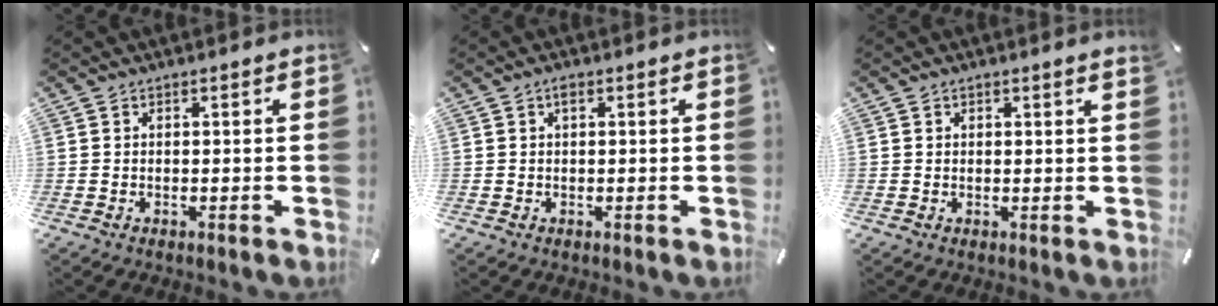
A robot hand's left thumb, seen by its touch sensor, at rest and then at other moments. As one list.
[{"total": 1.2, "force": [0.4, 0.5, 1.0], "torque": [-0.021, 0.004, 0.006]}, {"total": 0.5, "force": [0.5, 0.0, 0.2], "torque": [-0.004, -0.002, 0.008]}]